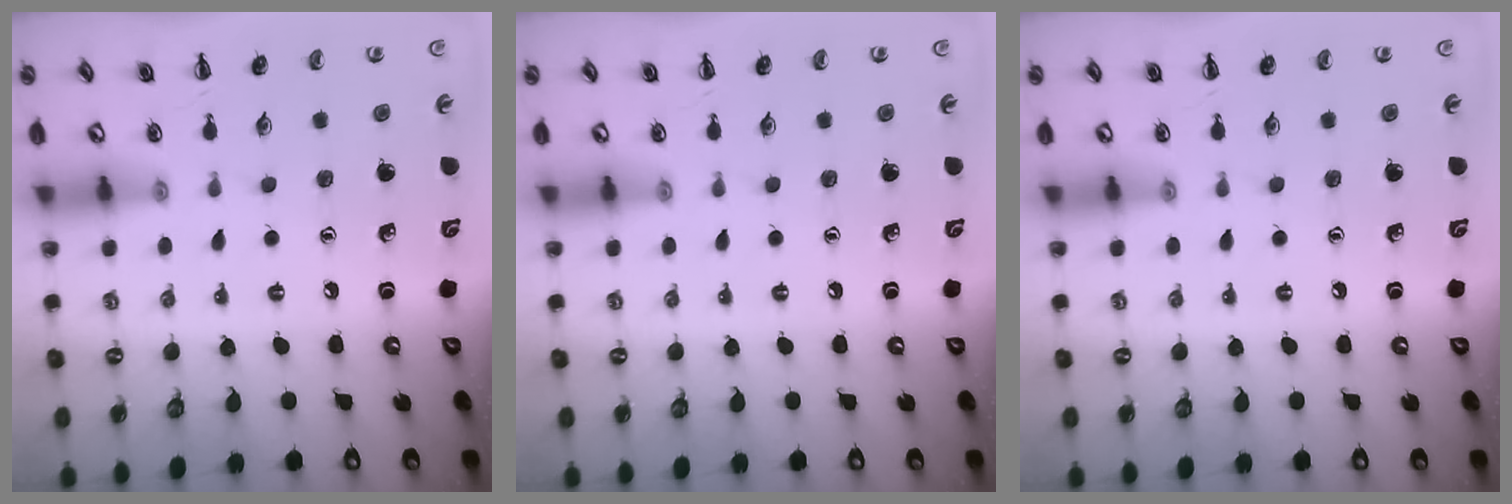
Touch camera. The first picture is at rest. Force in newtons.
{"total": 0.0}
{"total": 0.0}